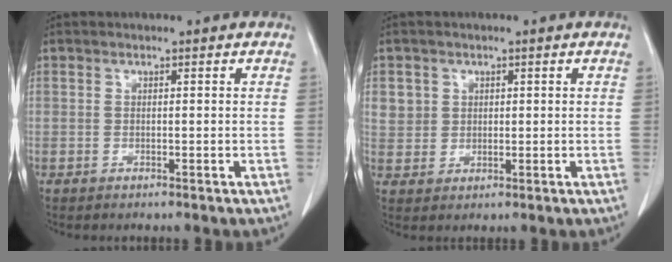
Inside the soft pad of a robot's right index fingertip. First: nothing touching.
{"total": 4.0, "force": [1.5, 3.7, 0.6], "torque": [-0.004, 0.001, 0.033]}